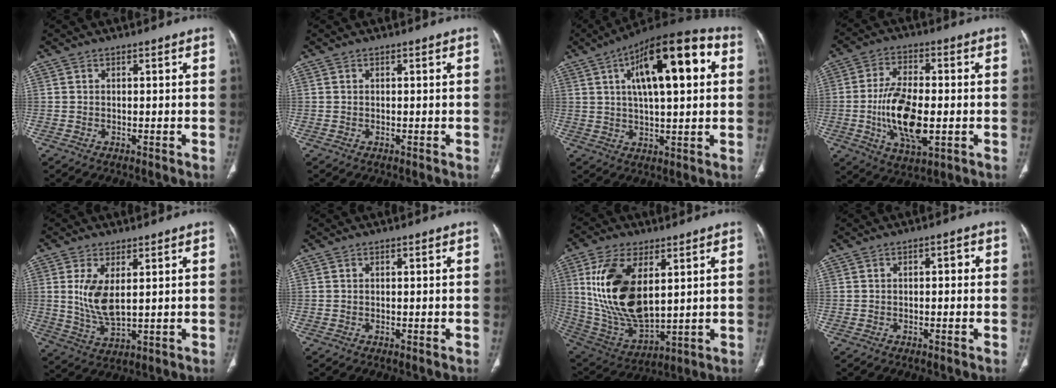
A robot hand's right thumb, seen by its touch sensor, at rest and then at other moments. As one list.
[{"total": 0.0}, {"total": 19.5, "force": [5.6, 7.0, 17.3], "torque": [-0.248, 0.019, 0.079]}, {"total": 14.1, "force": [-2.3, 6.6, 12.2], "torque": [-0.224, -0.001, -0.036]}, {"total": 7.7, "force": [1.7, 3.3, 6.7], "torque": [-0.138, -0.021, 0.046]}, {"total": 0.0}, {"total": 19.5, "force": [5.0, 10.0, 16.0], "torque": [-0.307, -0.027, 0.108]}, {"total": 1.7, "force": [0.1, 0.9, 1.4], "torque": [-0.012, 0.008, -0.004]}]